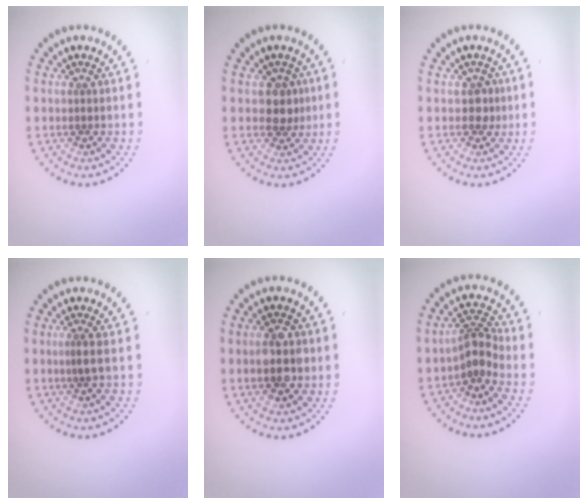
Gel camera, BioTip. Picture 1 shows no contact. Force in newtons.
{"total": 2.2, "press": 2.0, "slide": 0.9}
{"total": 1.2, "press": 1.1, "slide": 0.5}
{"total": 1.1, "press": 0.6, "slide": 0.9}
{"total": 4.0, "press": 4.0, "slide": 0.1}
{"total": 2.6, "press": 2.0, "slide": 1.7}